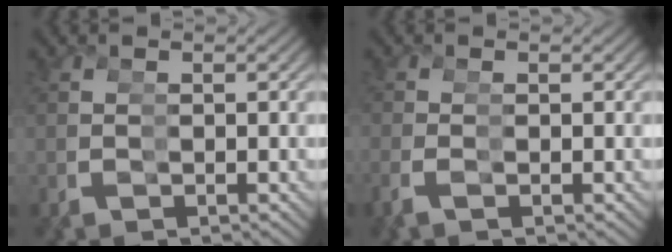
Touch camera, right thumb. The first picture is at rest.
{"total": 1.0, "force": [-0.2, -0.3, 1.0], "torque": [-0.014, 0.008, -0.004]}